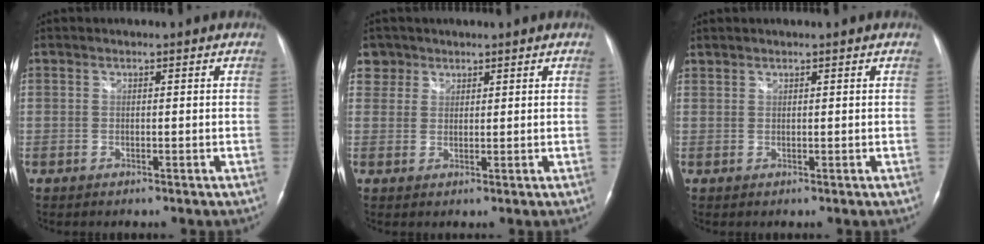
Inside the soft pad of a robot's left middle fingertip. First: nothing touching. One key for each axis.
{"total": 3.1, "fx": 2.1, "fy": 2.3, "fz": -0.6, "tx": 0.021, "ty": 0.007, "tz": 0.035}
{"total": 0.7, "fx": 0.7, "fy": 0.0, "fz": 0.0, "tx": -0.008, "ty": 0.007, "tz": 0.018}